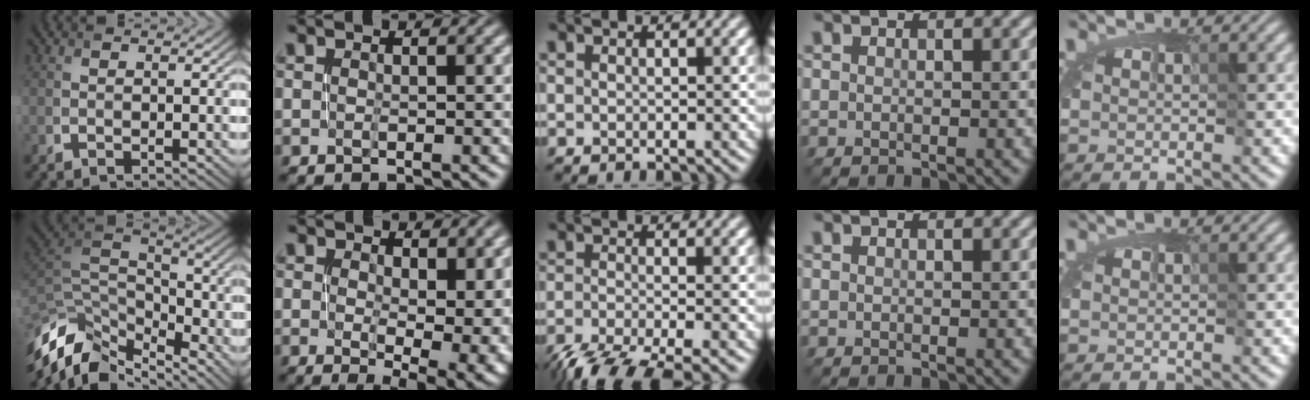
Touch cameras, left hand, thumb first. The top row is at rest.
{"thumb": {"total": 15.1, "force": [-8.6, 7.6, 9.8], "torque": [-0.262, -0.024, -0.141]}, "index": {"total": 8.3, "force": [0.4, 4.5, 7.0], "torque": [-0.090, -0.007, 0.014]}, "middle": {"total": 6.5, "force": [-4.8, 1.5, 4.2], "torque": [-0.079, -0.017, -0.092]}}